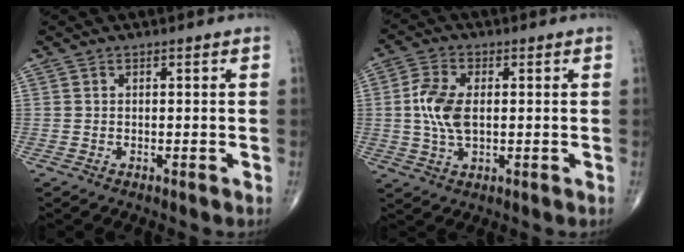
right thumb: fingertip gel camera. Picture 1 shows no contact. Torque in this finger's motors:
{"motor_torque": [-0.03, 0.28, 0.56, 0.02, 0.24]}